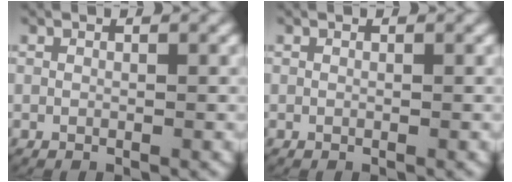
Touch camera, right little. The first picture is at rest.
{"total": 0.0}